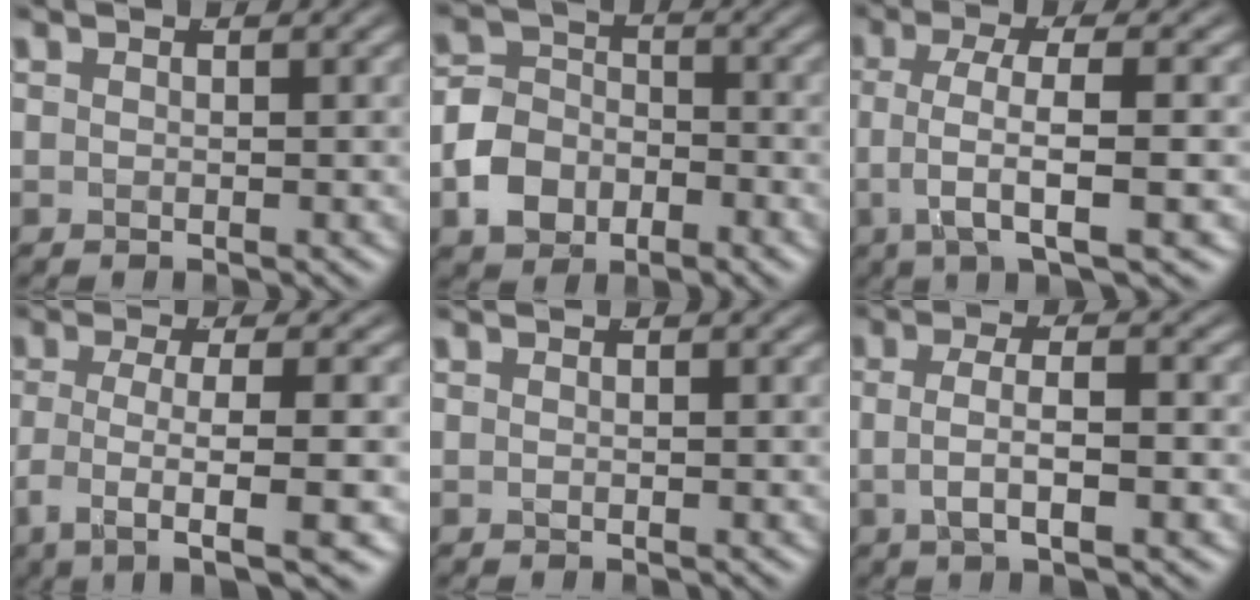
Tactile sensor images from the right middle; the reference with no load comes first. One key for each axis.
{"total": 5.3, "fx": -1.8, "fy": 4.3, "fz": 2.4, "tx": -0.032, "ty": -0.006, "tz": -0.034}
{"total": 5.4, "fx": -0.9, "fy": 1.8, "fz": 5.0, "tx": -0.097, "ty": -0.014, "tz": -0.013}
{"total": 7.3, "fx": -4.0, "fy": 1.9, "fz": 5.8, "tx": -0.105, "ty": -0.030, "tz": -0.050}
{"total": 0.0}
{"total": 3.9, "fx": -1.0, "fy": 1.5, "fz": 3.4, "tx": -0.056, "ty": -0.004, "tz": -0.017}